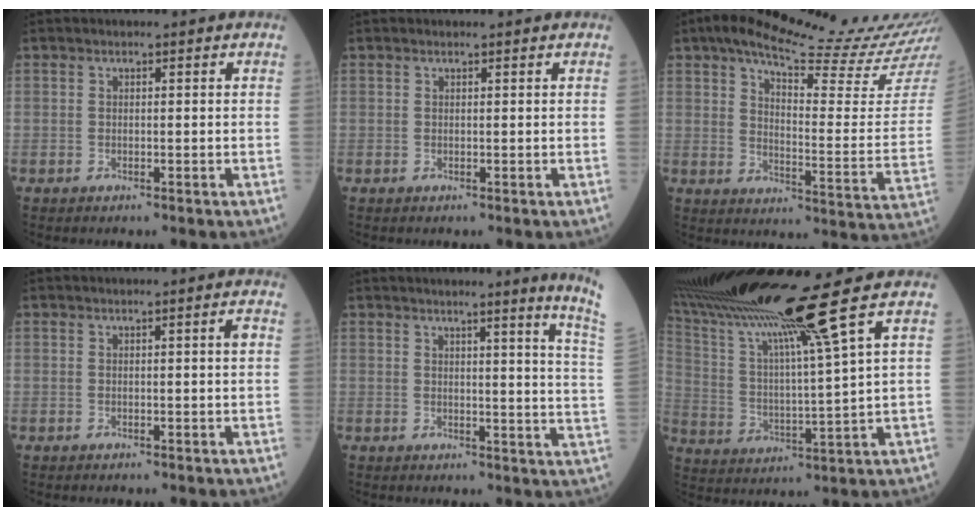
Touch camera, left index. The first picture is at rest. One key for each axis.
{"total": 0.0}
{"total": 21.7, "fx": 19.5, "fy": 0.2, "fz": 9.6, "tx": -0.148, "ty": -0.064, "tz": 0.253}
{"total": 0.8, "fx": 0.1, "fy": -0.2, "fz": 0.7, "tx": -0.010, "ty": 0.002, "tz": 0.001}
{"total": 10.4, "fx": 8.2, "fy": -3.0, "fz": 5.7, "tx": -0.069, "ty": -0.078, "tz": 0.072}
{"total": 19.7, "fx": 14.7, "fy": -4.1, "fz": 12.4, "tx": -0.221, "ty": -0.043, "tz": 0.264}